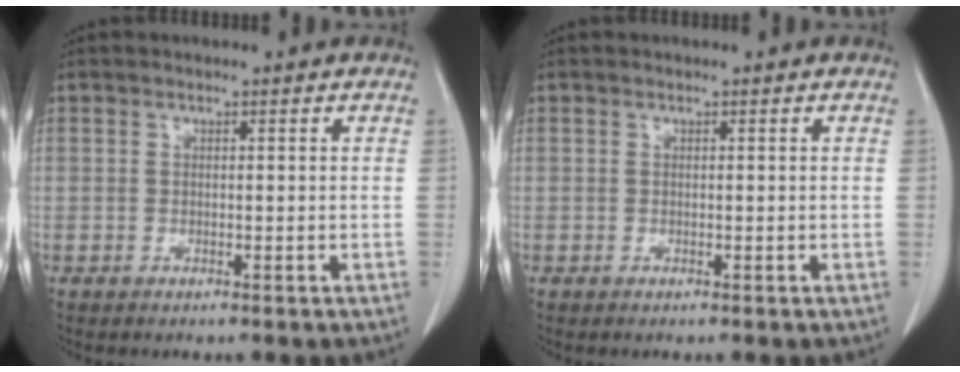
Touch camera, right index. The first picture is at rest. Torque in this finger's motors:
{"motor_torque": [-0.10, 0.09, 0.00, 0.00]}